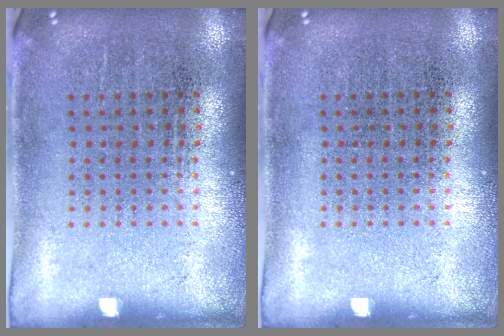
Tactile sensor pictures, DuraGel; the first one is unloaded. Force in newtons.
{"total": 0.0}